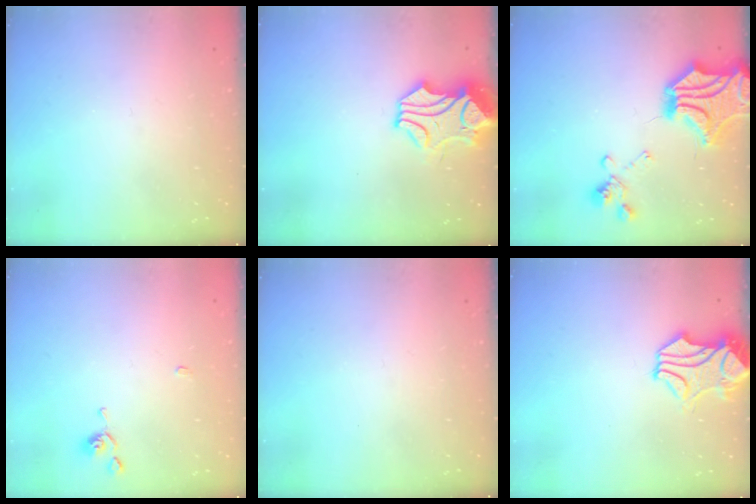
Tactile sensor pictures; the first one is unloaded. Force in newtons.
{"total": 2.7, "press": 2.3, "slide": 1.5}
{"total": 7.9, "press": 7.2, "slide": 3.2}
{"total": 0.9, "press": 0.8, "slide": 0.4}
{"total": 0.0}
{"total": 1.7, "press": 1.1, "slide": 1.2}